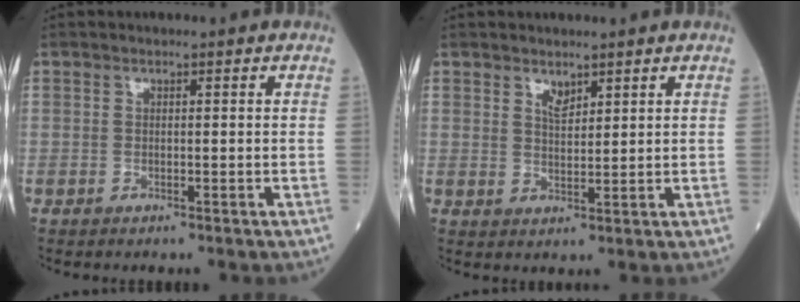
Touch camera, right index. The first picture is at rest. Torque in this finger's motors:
{"motor_torque": [0.06, 0.08, 0.01, 0.01]}